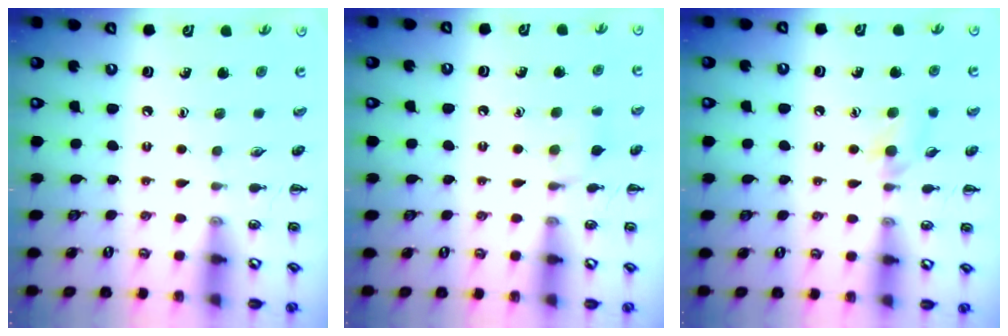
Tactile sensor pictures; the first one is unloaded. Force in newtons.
{"total": 8.2, "press": 7.9, "slide": 2.1}
{"total": 5.1, "press": 4.7, "slide": 2.0}